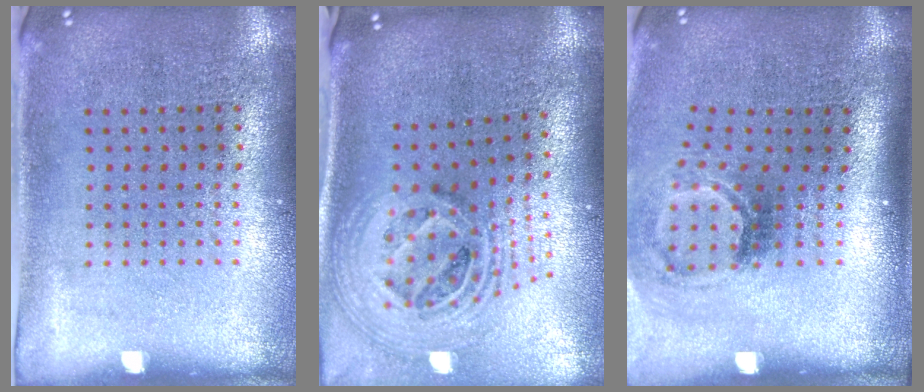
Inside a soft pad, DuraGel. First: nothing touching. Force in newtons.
{"total": 2.7, "press": 1.9, "slide": 1.9}
{"total": 2.1, "press": 1.3, "slide": 1.6}